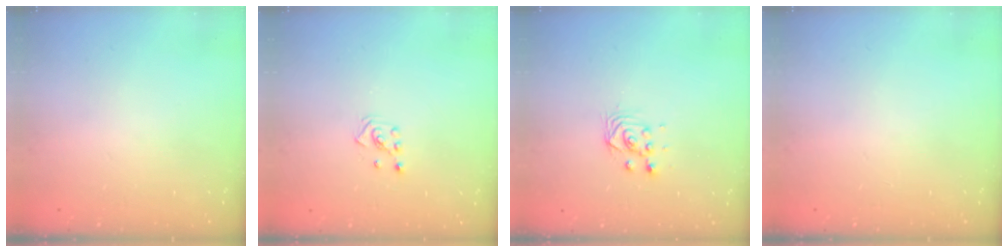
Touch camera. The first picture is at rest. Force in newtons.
{"total": 2.1, "press": 1.9, "slide": 0.8}
{"total": 3.0, "press": 3.0, "slide": 0.1}
{"total": 0.0}